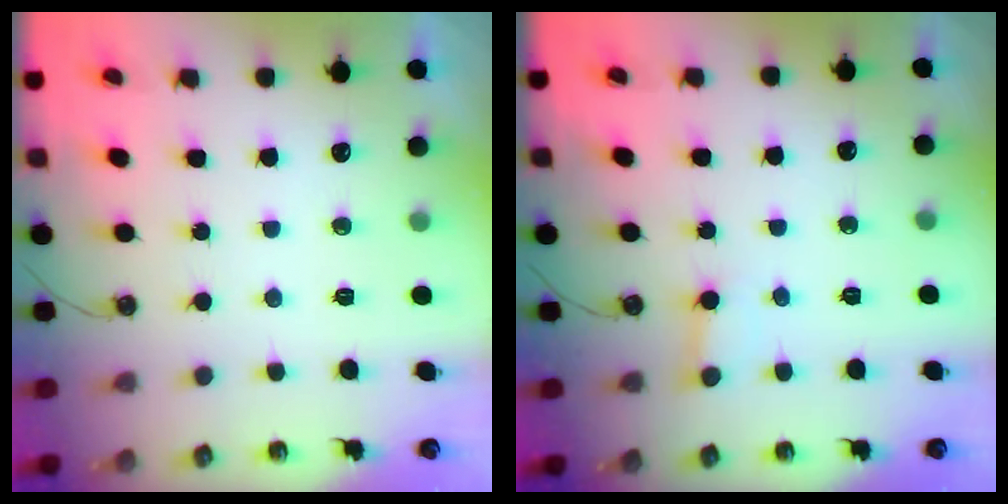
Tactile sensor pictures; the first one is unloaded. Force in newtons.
{"total": 2.2, "press": 2.2, "slide": 0.1}